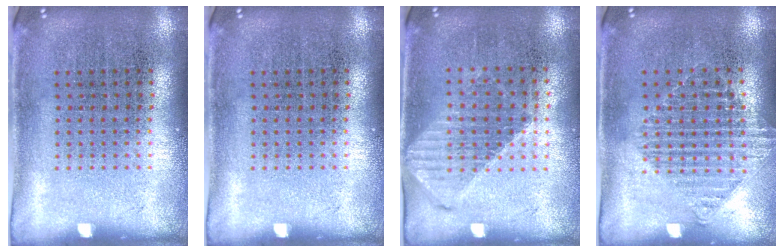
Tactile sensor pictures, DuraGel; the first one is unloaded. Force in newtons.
{"total": 0.0}
{"total": 1.2, "press": 1.1, "slide": 0.5}
{"total": 1.2, "press": 1.1, "slide": 0.3}